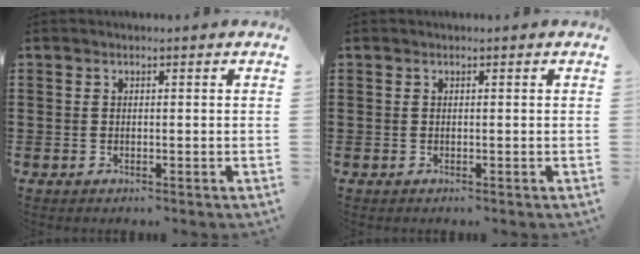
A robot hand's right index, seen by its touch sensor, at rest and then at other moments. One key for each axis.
{"total": 0.0}